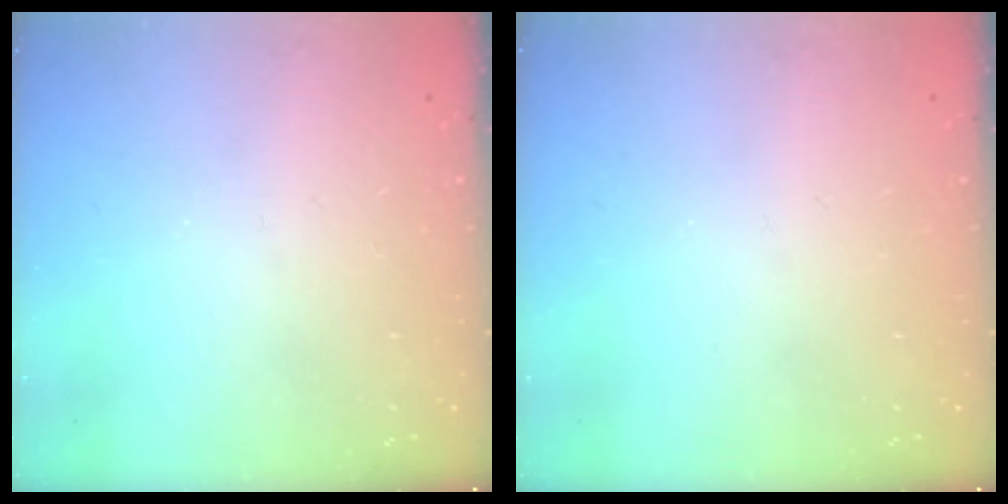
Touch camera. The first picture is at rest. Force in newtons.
{"total": 0.0}